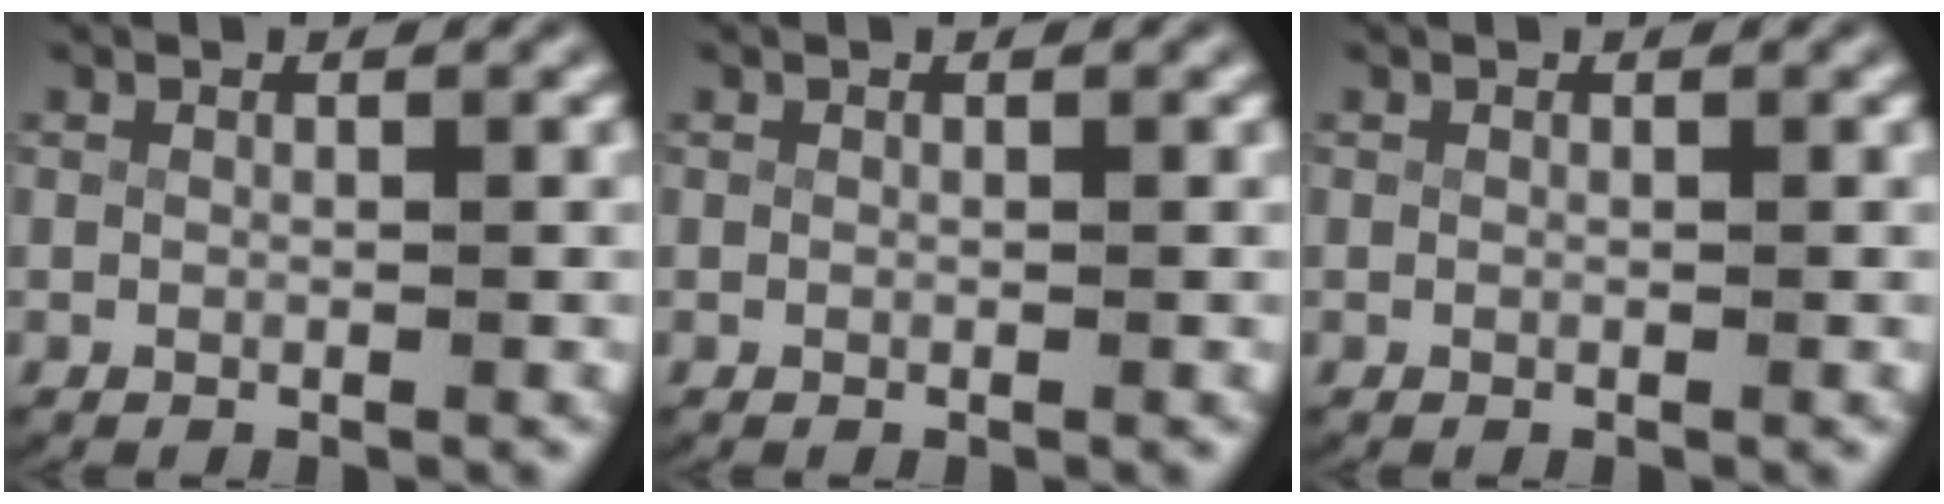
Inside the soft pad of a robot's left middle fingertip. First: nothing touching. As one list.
[{"total": 0.0}, {"total": 0.0}]